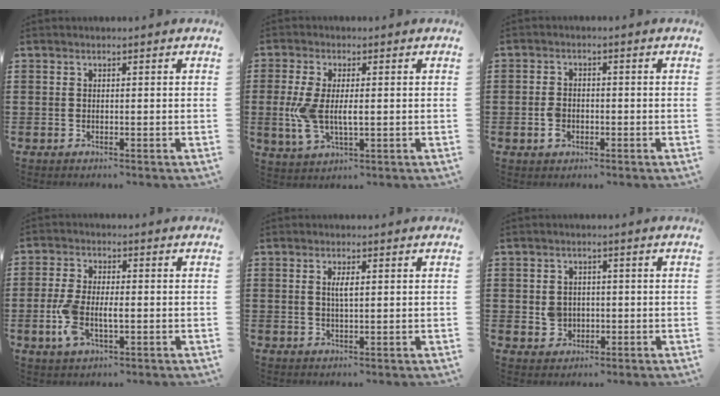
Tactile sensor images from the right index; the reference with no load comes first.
{"total": 6.6, "force": [-0.2, 3.1, 5.8], "torque": [-0.143, -0.005, -0.011]}
{"total": 2.5, "force": [-0.9, 1.8, 1.5], "torque": [-0.029, 0.002, -0.016]}
{"total": 5.9, "force": [-1.2, 2.9, 5.0], "torque": [-0.121, -0.006, -0.029]}
{"total": 2.3, "force": [0.5, 0.5, 2.2], "torque": [-0.042, 0.003, 0.005]}
{"total": 3.1, "force": [-0.3, 2.8, 1.3], "torque": [-0.032, 0.006, -0.008]}